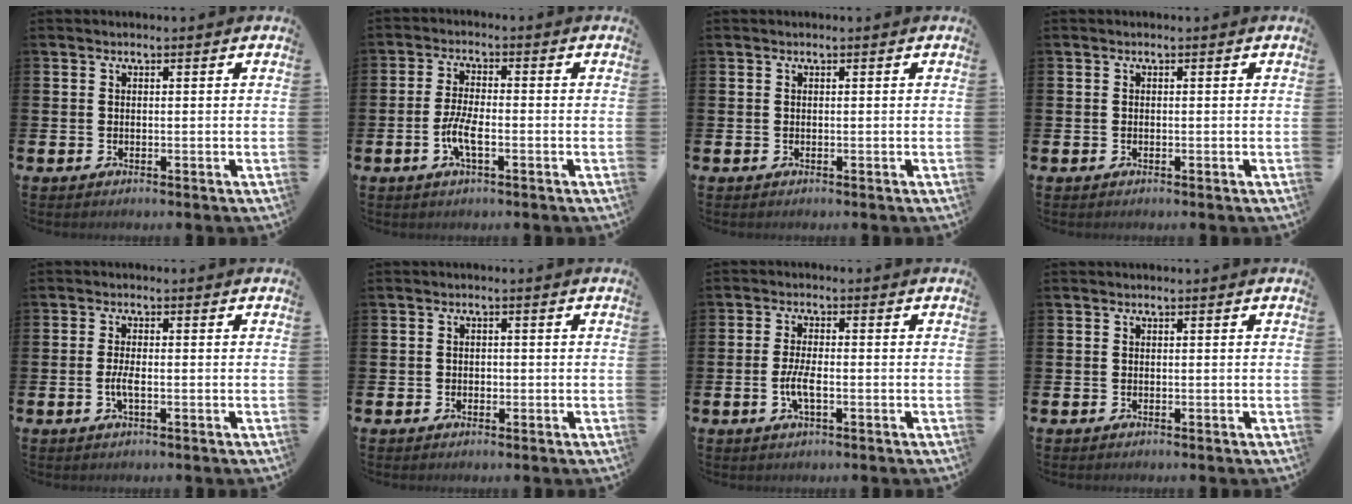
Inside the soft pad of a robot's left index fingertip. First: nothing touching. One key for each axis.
{"total": 4.1, "fx": -1.3, "fy": 1.2, "fz": 3.7, "tx": -0.080, "ty": 0.002, "tz": -0.026}
{"total": 0.0}
{"total": 0.0}
{"total": 2.3, "fx": -0.5, "fy": 0.6, "fz": 2.2, "tx": -0.049, "ty": -0.001, "tz": -0.011}
{"total": 1.0, "fx": -0.2, "fy": 0.9, "fz": 0.3, "tx": -0.005, "ty": 0.004, "tz": -0.007}
{"total": 3.5, "fx": -0.9, "fy": 1.1, "fz": 3.2, "tx": -0.057, "ty": -0.001, "tz": -0.019}
{"total": 0.0}